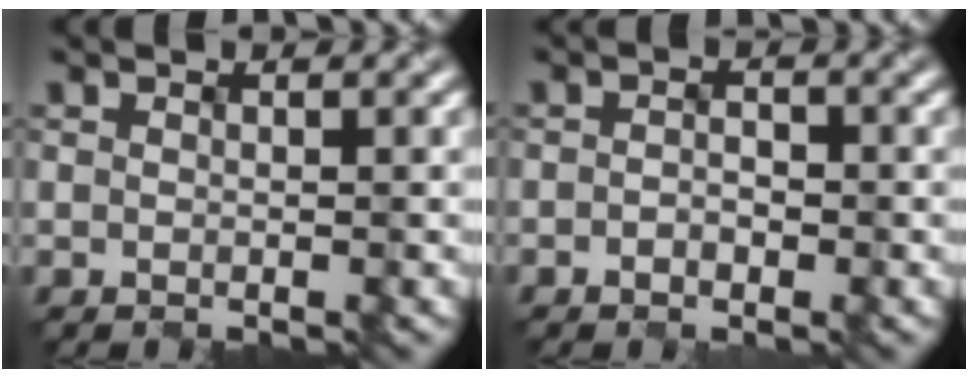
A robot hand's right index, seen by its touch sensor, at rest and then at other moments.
{"total": 1.7, "force": [-0.6, 1.2, 1.2], "torque": [-0.015, 0.001, -0.012]}